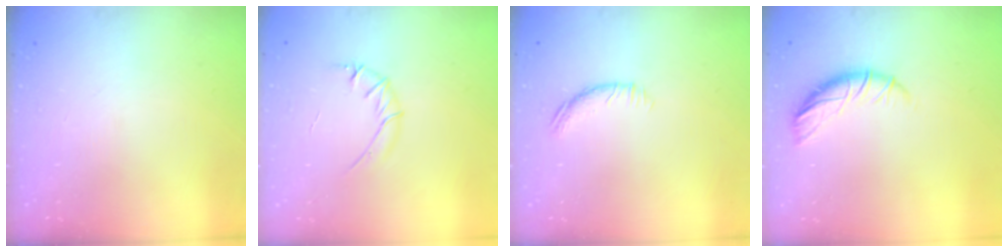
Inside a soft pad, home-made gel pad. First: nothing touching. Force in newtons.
{"total": 4.1, "press": 3.9, "slide": 1.3}
{"total": 8.8, "press": 8.6, "slide": 1.8}
{"total": 9.0, "press": 8.9, "slide": 0.6}